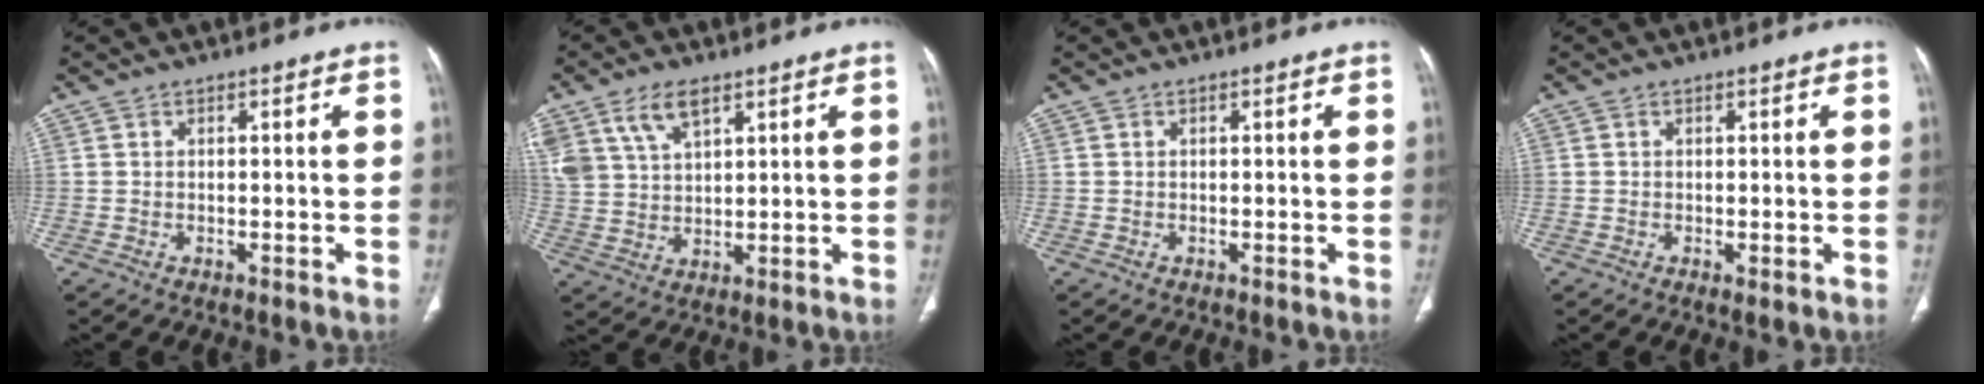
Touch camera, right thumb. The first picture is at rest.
{"total": 8.8, "force": [5.3, 4.5, 5.4], "torque": [-0.102, -0.012, 0.113]}
{"total": 0.0}
{"total": 1.0, "force": [-0.2, 0.3, 1.0], "torque": [-0.017, -0.005, -0.002]}